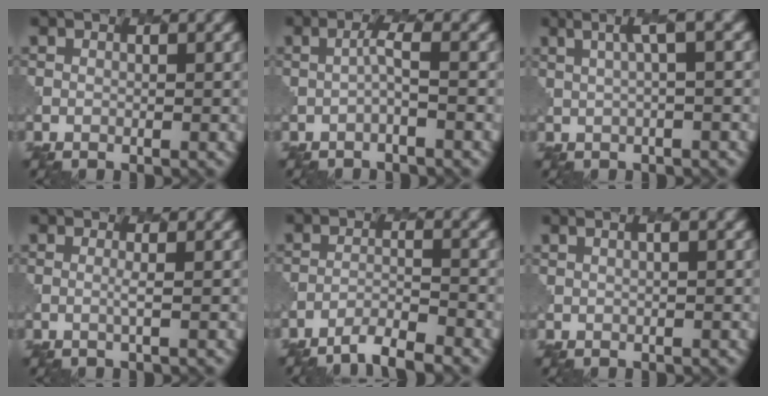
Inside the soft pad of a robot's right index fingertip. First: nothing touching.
{"total": 1.2, "force": [-0.2, 0.0, 1.2], "torque": [-0.025, 0.006, -0.006]}
{"total": 3.7, "force": [1.3, 0.7, 3.4], "torque": [-0.045, 0.014, 0.024]}
{"total": 0.8, "force": [0.3, 0.1, 0.7], "torque": [-0.011, -0.001, 0.000]}
{"total": 3.5, "force": [-3.0, 0.4, 1.7], "torque": [-0.023, 0.002, -0.058]}
{"total": 1.6, "force": [0.7, 0.5, 1.3], "torque": [-0.012, -0.001, 0.010]}